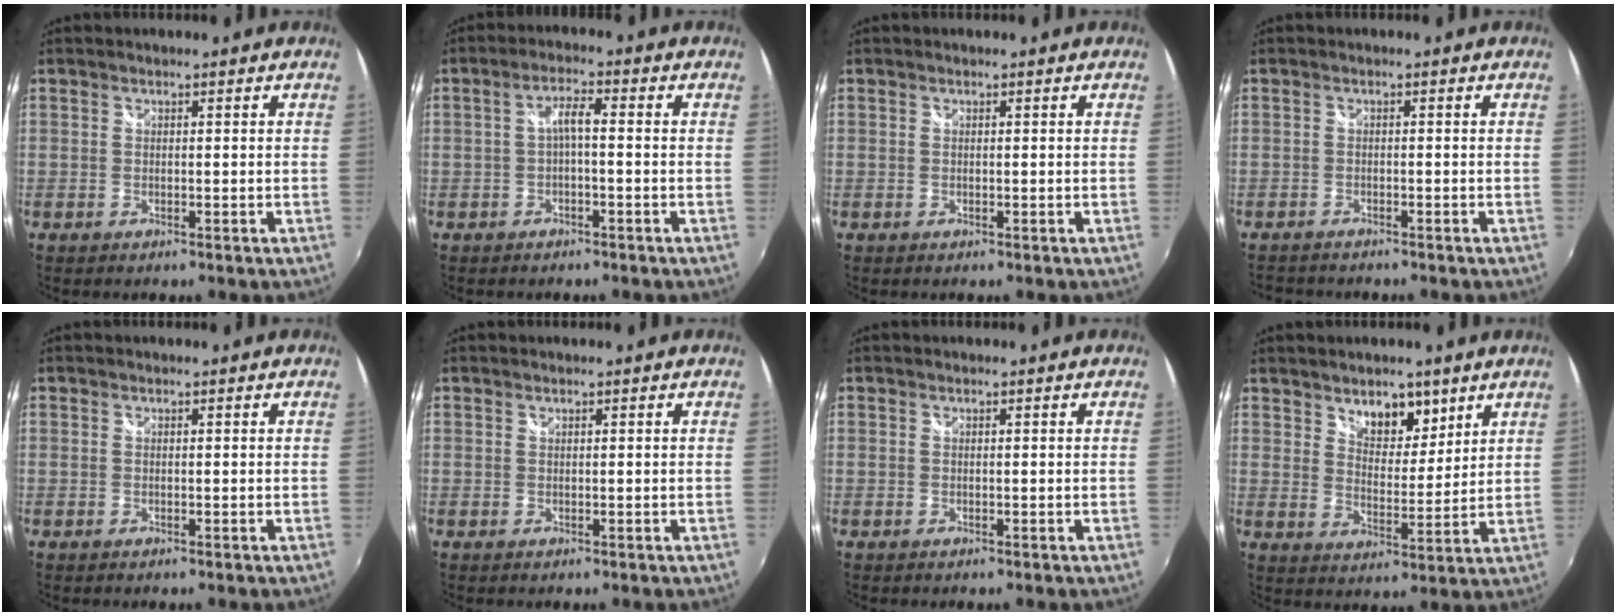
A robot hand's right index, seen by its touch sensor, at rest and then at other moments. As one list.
[{"total": 3.1, "force": [-0.7, 0.6, 3.0], "torque": [-0.057, 0.008, -0.012]}, {"total": 0.0}, {"total": 2.9, "force": [-2.7, 0.9, 0.5], "torque": [-0.025, -0.009, -0.050]}, {"total": 0.0}, {"total": 0.0}, {"total": 0.0}, {"total": 7.4, "force": [5.1, 4.0, 3.6], "torque": [-0.042, -0.004, 0.085]}]